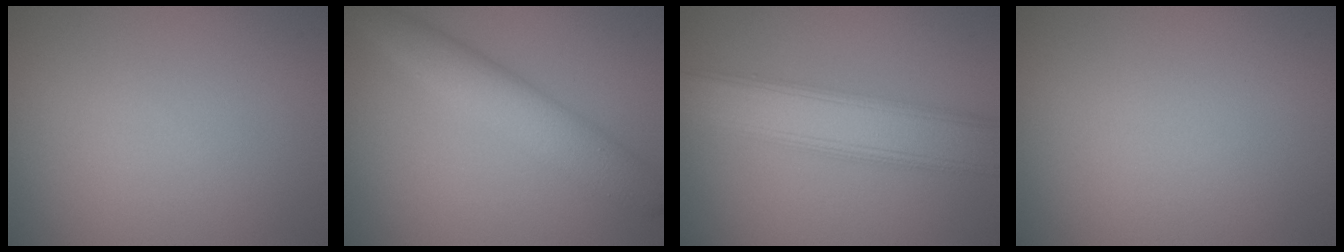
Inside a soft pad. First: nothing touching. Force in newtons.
{"total": 4.6, "press": 4.6, "slide": 0.1}
{"total": 6.6, "press": 6.6, "slide": 0.1}
{"total": 0.0}